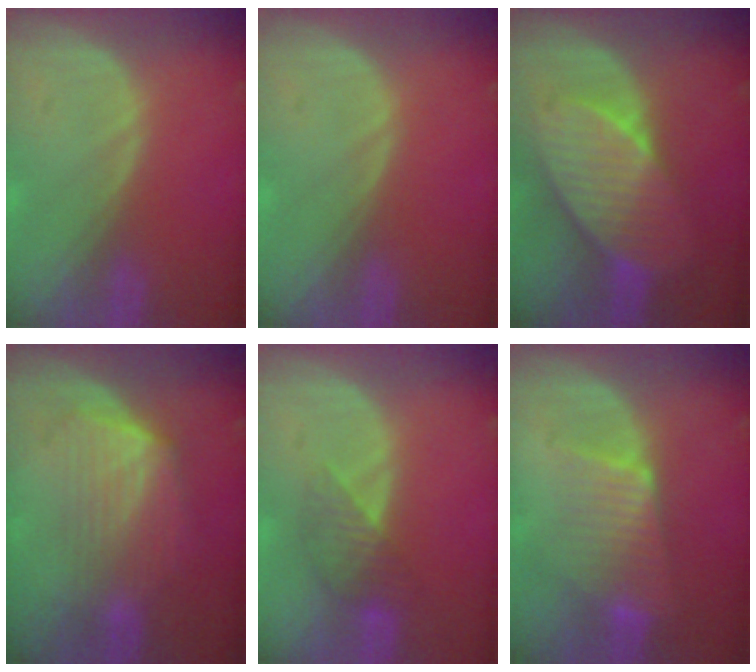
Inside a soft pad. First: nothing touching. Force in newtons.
{"total": 0.0}
{"total": 8.8, "press": 8.8, "slide": 0.3}
{"total": 7.3, "press": 6.6, "slide": 3.2}
{"total": 4.0, "press": 3.8, "slide": 1.0}
{"total": 6.4, "press": 6.1, "slide": 2.2}